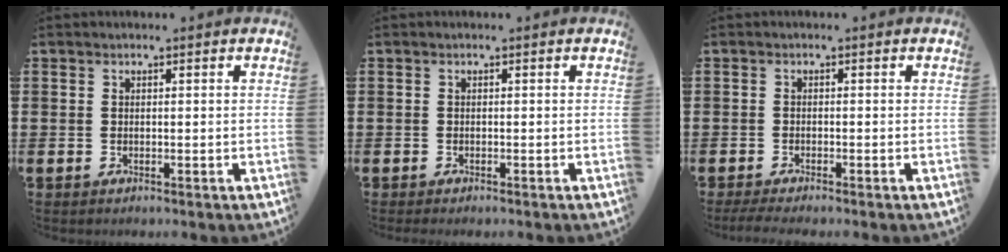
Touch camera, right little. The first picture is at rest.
{"total": 0.0}
{"total": 1.2, "force": [-0.9, 0.1, 0.9], "torque": [-0.014, -0.002, -0.017]}